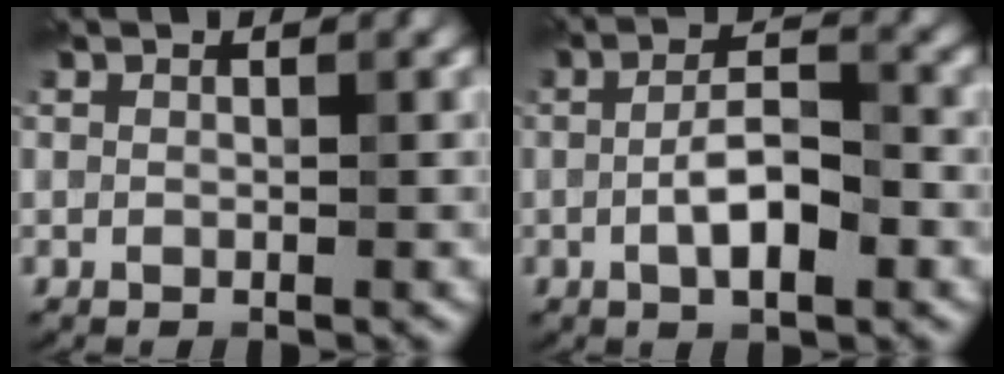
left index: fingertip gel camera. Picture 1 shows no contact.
{"total": 4.5, "force": [-1.1, 1.6, 4.0], "torque": [-0.075, 0.003, -0.023]}